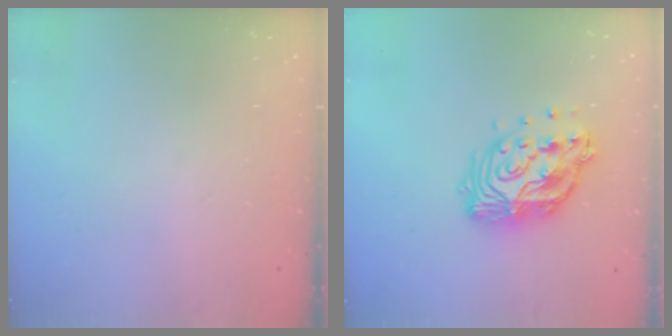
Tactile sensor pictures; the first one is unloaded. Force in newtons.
{"total": 15.0, "press": 14.9, "slide": 1.3}